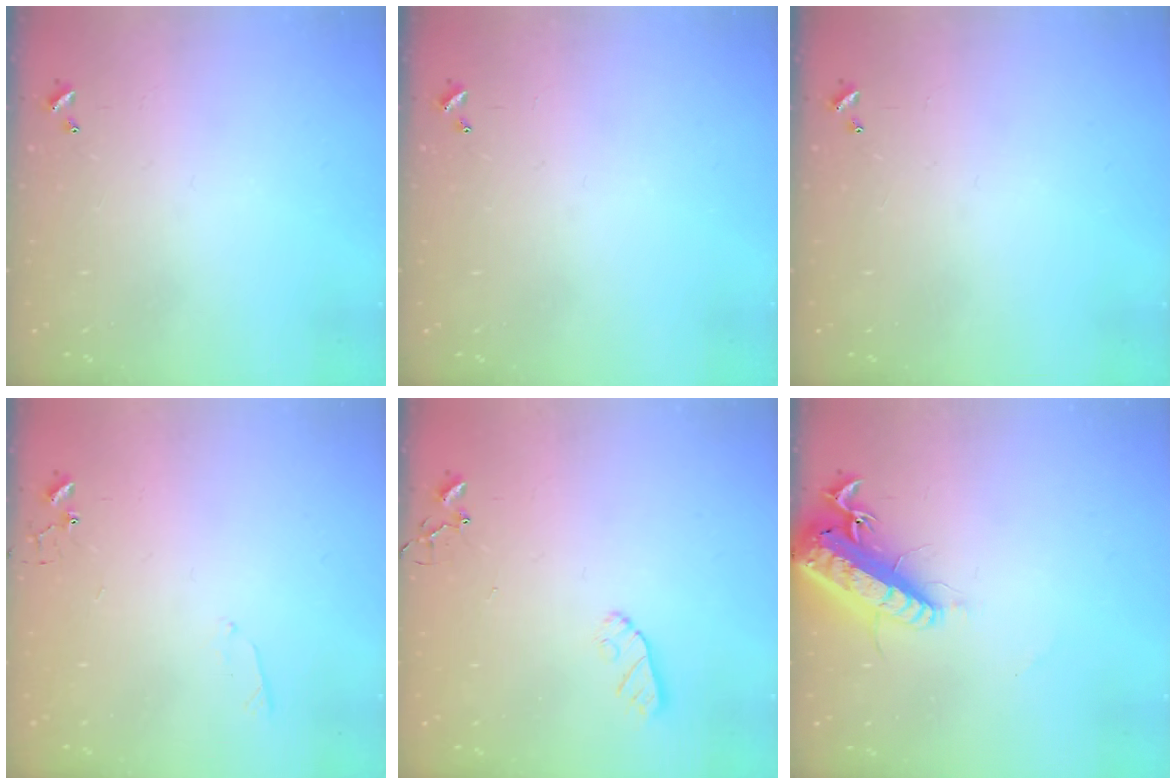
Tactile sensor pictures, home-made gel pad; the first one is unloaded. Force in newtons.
{"total": 0.0}
{"total": 0.0}
{"total": 4.1, "press": 4.0, "slide": 0.8}
{"total": 6.5, "press": 6.5, "slide": 0.3}
{"total": 18.4, "press": 18.0, "slide": 4.0}